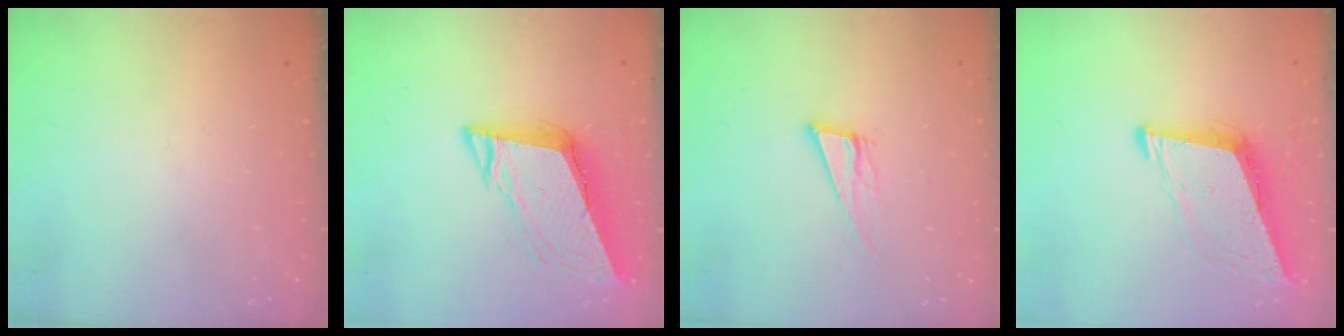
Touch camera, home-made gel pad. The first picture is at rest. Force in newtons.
{"total": 10.3, "press": 9.9, "slide": 2.9}
{"total": 9.2, "press": 8.4, "slide": 3.5}
{"total": 8.8, "press": 8.1, "slide": 3.6}